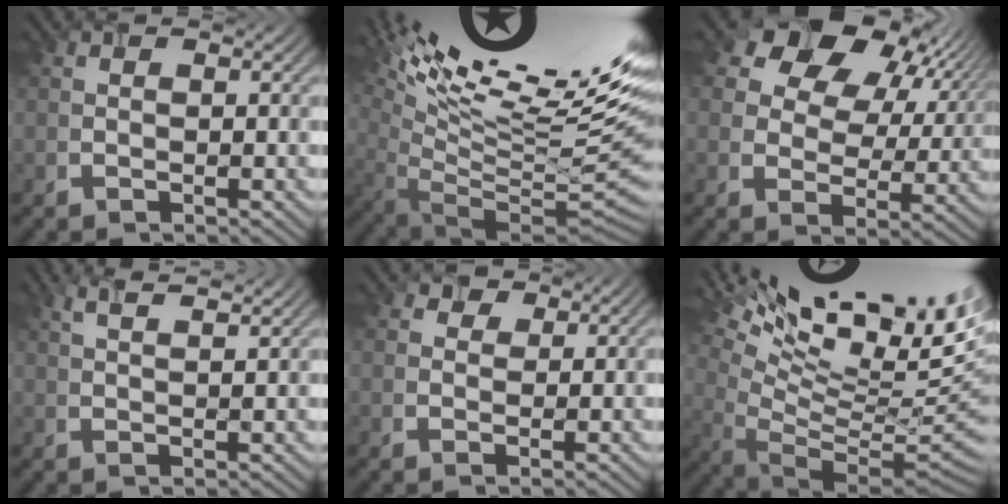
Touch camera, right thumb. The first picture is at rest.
{"total": 17.0, "force": [8.5, 3.6, 14.3], "torque": [-0.204, 0.020, 0.142]}
{"total": 14.2, "force": [6.7, 9.5, 8.1], "torque": [-0.150, 0.022, 0.108]}
{"total": 3.7, "force": [2.7, 0.6, 2.4], "torque": [-0.040, 0.007, 0.044]}
{"total": 1.8, "force": [1.0, 1.4, 0.5], "torque": [-0.010, -0.001, 0.023]}
{"total": 17.7, "force": [9.1, 5.2, 14.3], "torque": [-0.213, 0.016, 0.157]}